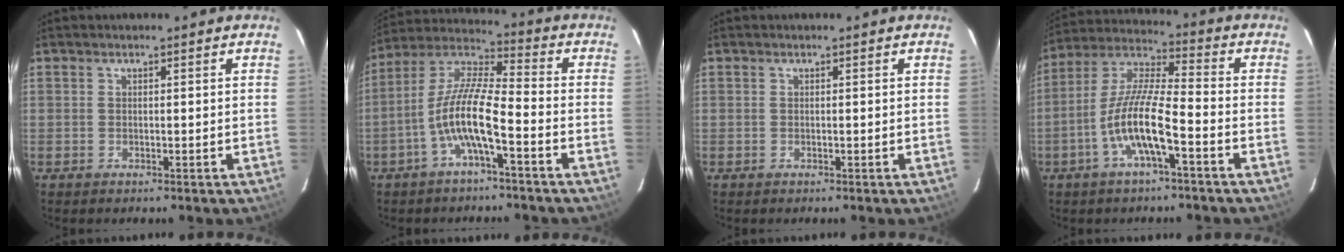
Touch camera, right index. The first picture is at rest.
{"total": 10.6, "force": [-4.5, 1.8, 9.4], "torque": [-0.200, 0.007, -0.089]}
{"total": 0.0}
{"total": 12.2, "force": [-5.1, 2.2, 10.9], "torque": [-0.222, 0.001, -0.101]}